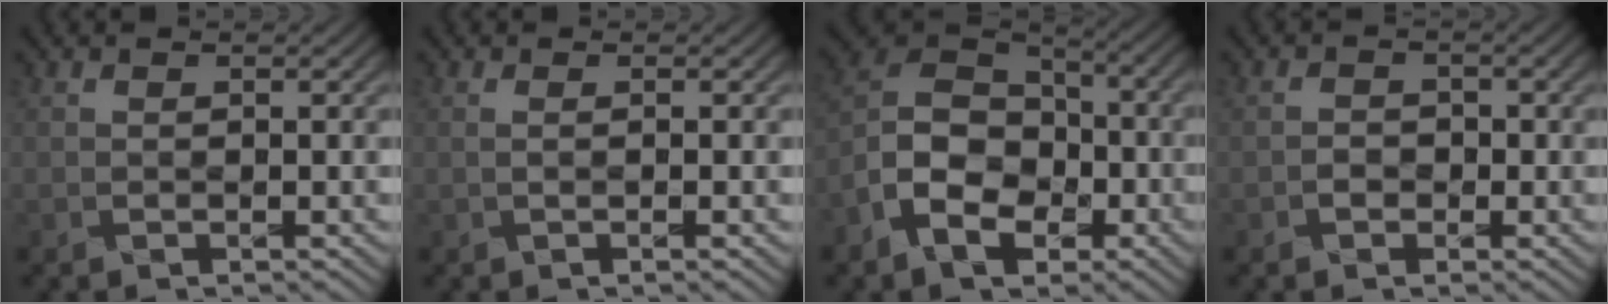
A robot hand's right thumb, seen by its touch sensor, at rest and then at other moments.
{"total": 1.2, "force": [-0.2, 0.2, 1.1], "torque": [-0.014, -0.002, -0.005]}
{"total": 10.6, "force": [-5.2, 7.2, 5.8], "torque": [-0.123, -0.013, -0.115]}
{"total": 1.3, "force": [-0.8, 1.0, 0.1], "torque": [0.003, -0.003, -0.013]}